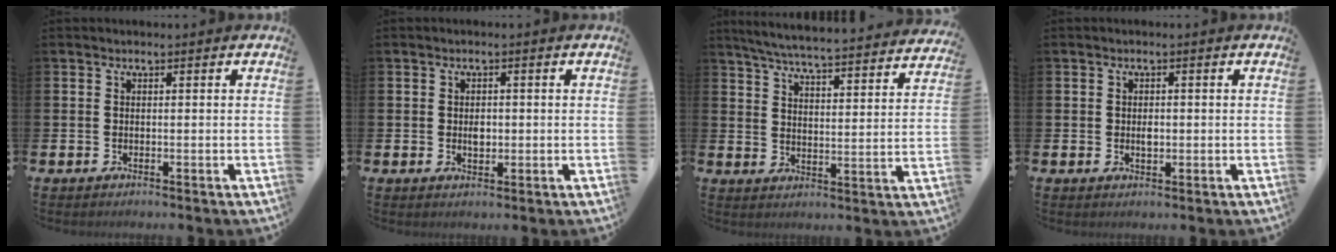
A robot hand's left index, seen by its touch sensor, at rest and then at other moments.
{"total": 1.8, "force": [0.1, 1.2, 1.3], "torque": [-0.004, -0.003, -0.005]}
{"total": 5.7, "force": [5.6, 0.0, 1.4], "torque": [-0.048, -0.048, 0.094]}
{"total": 1.5, "force": [0.1, 1.0, 1.1], "torque": [-0.008, 0.000, -0.003]}